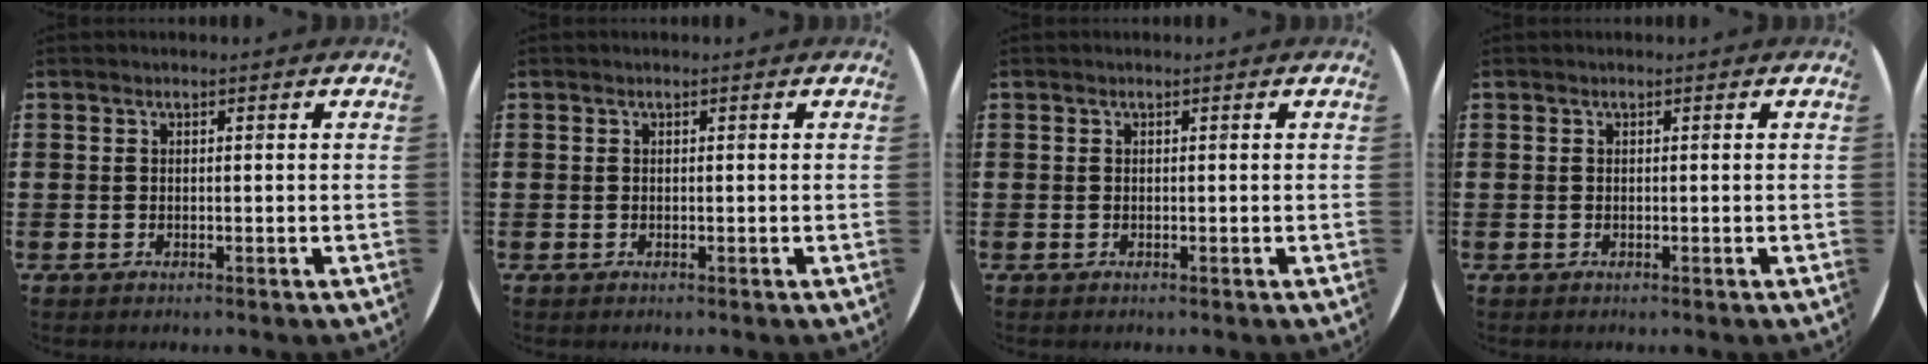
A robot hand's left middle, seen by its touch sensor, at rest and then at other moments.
{"total": 0.0}
{"total": 0.0}
{"total": 0.0}